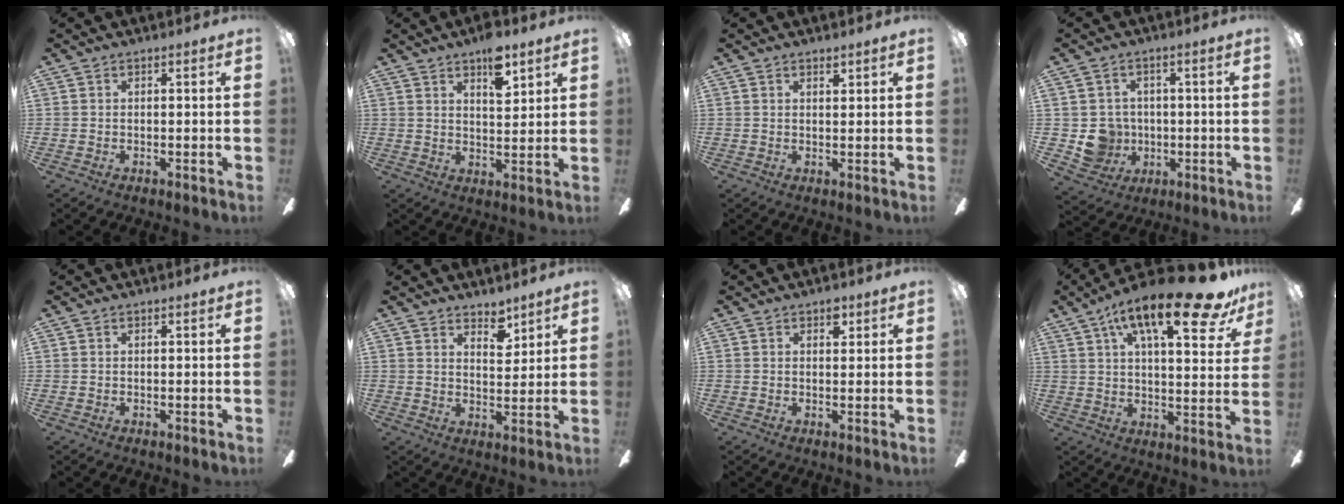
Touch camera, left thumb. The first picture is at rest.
{"total": 8.3, "force": [5.7, 3.2, 5.1], "torque": [-0.064, -0.029, 0.093]}
{"total": 1.7, "force": [1.4, 0.5, 0.7], "torque": [-0.007, -0.004, 0.024]}
{"total": 7.6, "force": [-0.3, 7.5, 1.6], "torque": [-0.051, -0.001, 0.005]}
{"total": 0.0}
{"total": 5.2, "force": [4.4, 2.2, 1.7], "torque": [-0.004, -0.030, 0.075]}
{"total": 3.0, "force": [1.9, 1.7, 1.6], "torque": [-0.003, -0.008, 0.026]}
{"total": 21.5, "force": [12.5, 6.4, 16.2], "torque": [-0.245, -0.059, 0.193]}